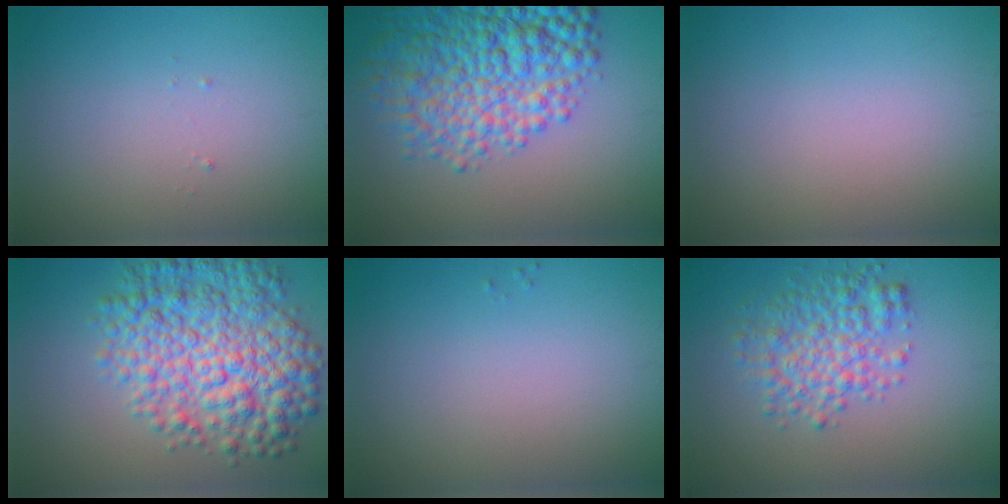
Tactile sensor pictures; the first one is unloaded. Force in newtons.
{"total": 9.2, "press": 9.2, "slide": 0.3}
{"total": 0.0}
{"total": 9.3, "press": 9.3, "slide": 0.2}
{"total": 0.0}
{"total": 4.6, "press": 4.6, "slide": 0.0}